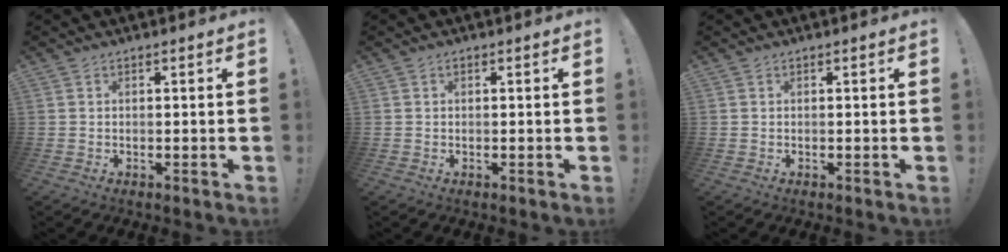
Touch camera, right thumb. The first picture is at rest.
{"total": 0.0}
{"total": 0.0}